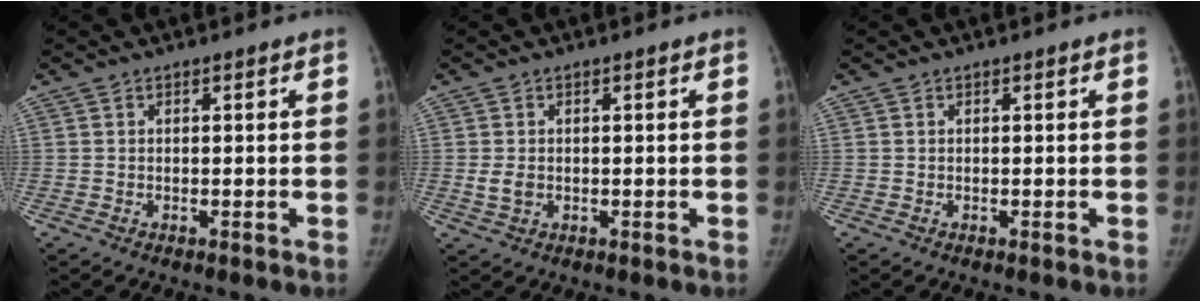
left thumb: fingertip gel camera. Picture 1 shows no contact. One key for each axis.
{"total": 2.3, "fx": -0.1, "fy": 1.8, "fz": 1.5, "tx": -0.023, "ty": -0.002, "tz": 0.000}
{"total": 0.0}